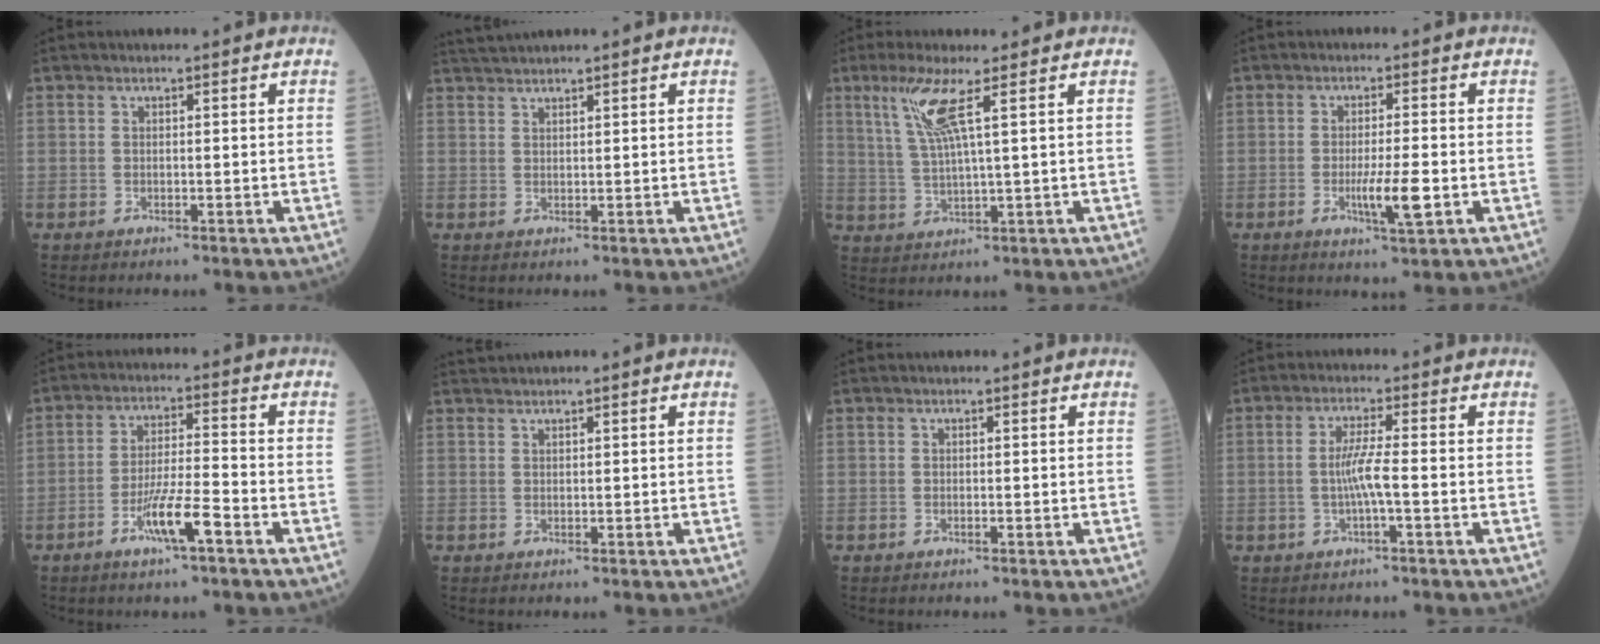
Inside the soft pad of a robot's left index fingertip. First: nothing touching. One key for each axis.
{"total": 2.2, "fx": 2.0, "fy": -0.6, "fz": 0.4, "tx": -0.012, "ty": 0.015, "tz": 0.048}
{"total": 6.3, "fx": 2.8, "fy": -0.4, "fz": 5.6, "tx": -0.122, "ty": -0.002, "tz": 0.061}
{"total": 5.3, "fx": -1.5, "fy": 0.2, "fz": 5.1, "tx": -0.097, "ty": -0.011, "tz": -0.025}
{"total": 7.1, "fx": -3.9, "fy": 0.4, "fz": 5.9, "tx": -0.117, "ty": -0.005, "tz": -0.073}
{"total": 0.9, "fx": 0.8, "fy": -0.2, "fz": 0.3, "tx": -0.008, "ty": 0.017, "tz": 0.022}
{"total": 0.0}
{"total": 4.1, "fx": -0.8, "fy": -0.3, "fz": 4.0, "tx": -0.082, "ty": 0.001, "tz": -0.017}